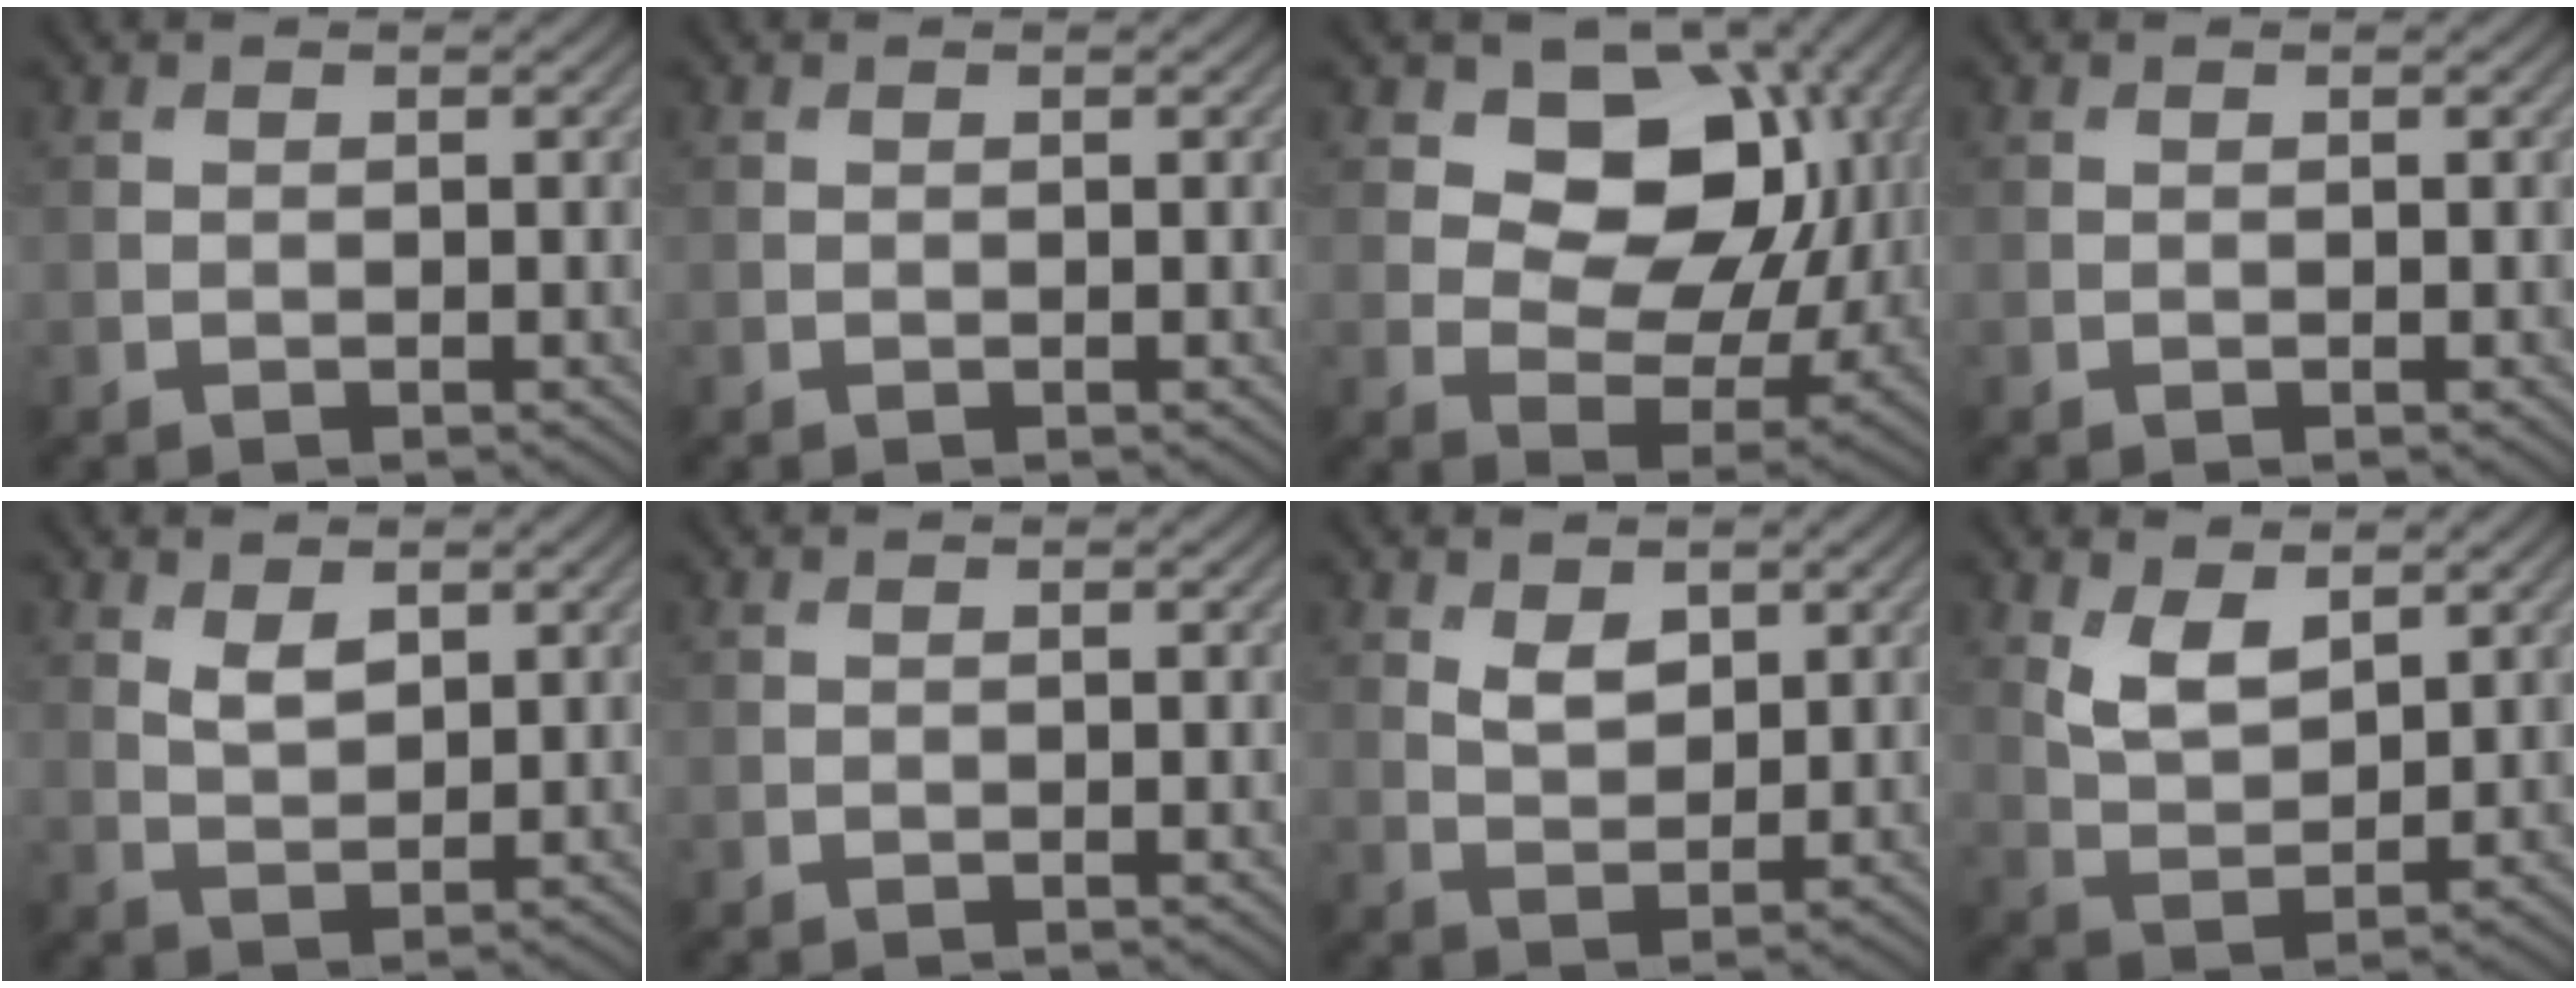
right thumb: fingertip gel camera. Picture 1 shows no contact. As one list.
[{"total": 0.0}, {"total": 12.5, "force": [4.0, 9.0, 7.7], "torque": [-0.126, -0.004, 0.058]}, {"total": 0.0}, {"total": 2.8, "force": [1.5, 1.4, 1.9], "torque": [-0.041, -0.005, 0.034]}, {"total": 0.0}, {"total": 3.1, "force": [1.7, 1.7, 1.9], "torque": [-0.039, -0.006, 0.036]}, {"total": 4.8, "force": [2.7, 2.4, 3.2], "torque": [-0.074, -0.010, 0.056]}]